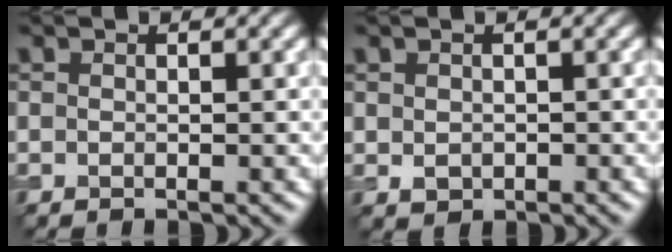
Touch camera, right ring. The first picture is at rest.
{"total": 1.0, "force": [0.0, 0.9, 0.4], "torque": [-0.006, -0.003, 0.001]}